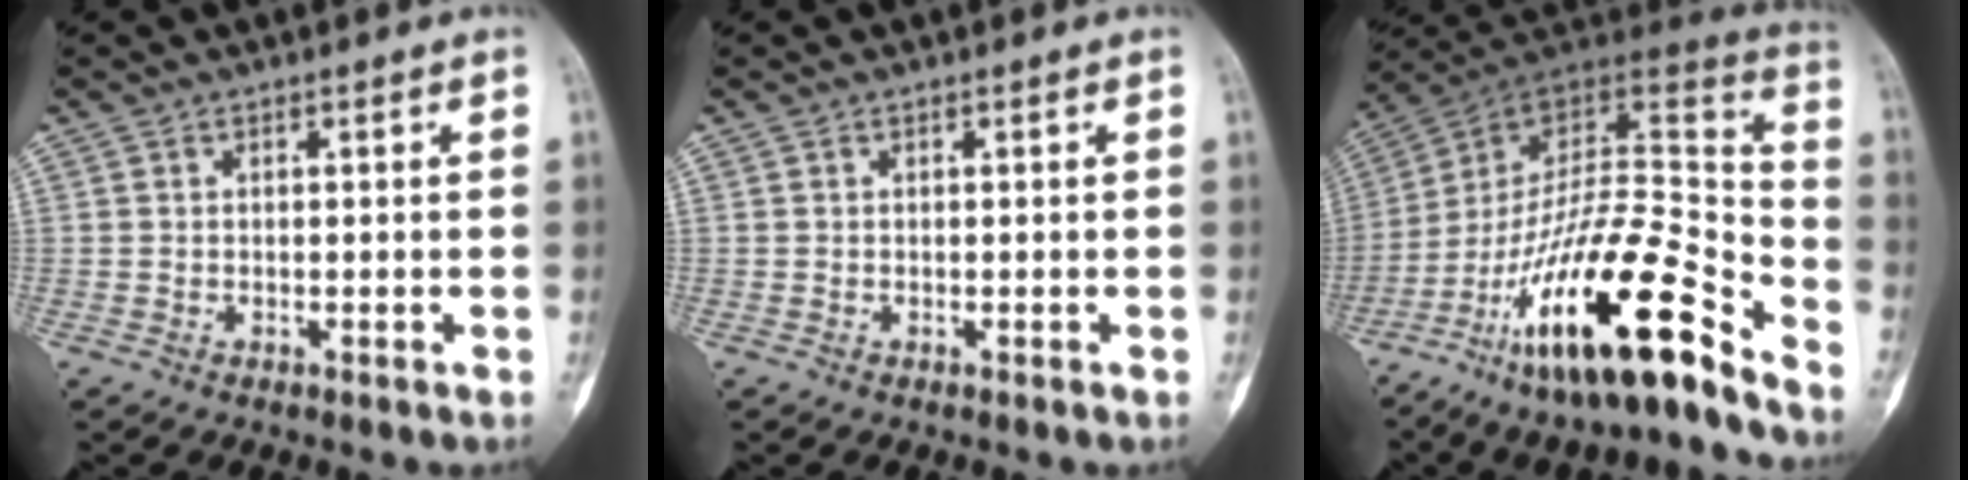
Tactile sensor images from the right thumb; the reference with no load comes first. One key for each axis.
{"total": 0.0}
{"total": 25.4, "fx": -16.2, "fy": 5.6, "fz": 18.8, "tx": -0.300, "ty": 0.082, "tz": -0.272}